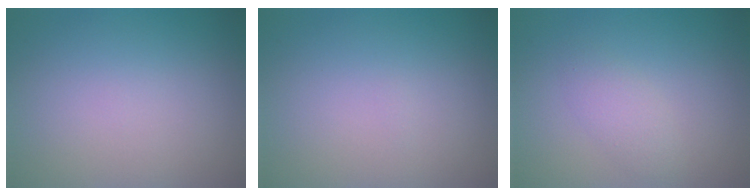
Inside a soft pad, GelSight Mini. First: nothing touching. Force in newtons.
{"total": 0.0}
{"total": 1.9, "press": 1.9, "slide": 0.1}